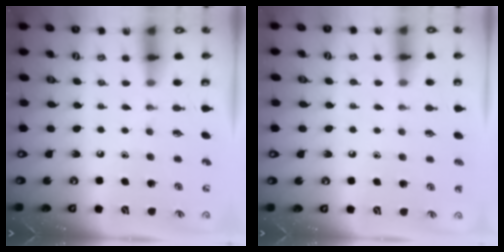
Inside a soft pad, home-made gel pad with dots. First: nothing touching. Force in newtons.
{"total": 5.4, "press": 5.4, "slide": 0.6}